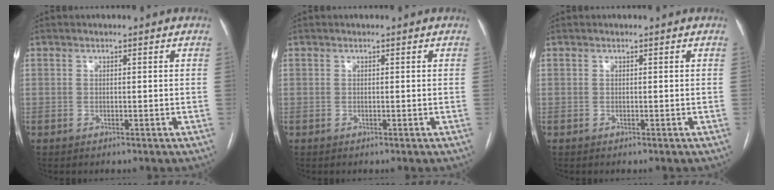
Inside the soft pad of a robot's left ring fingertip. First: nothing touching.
{"total": 0.0}
{"total": 0.0}